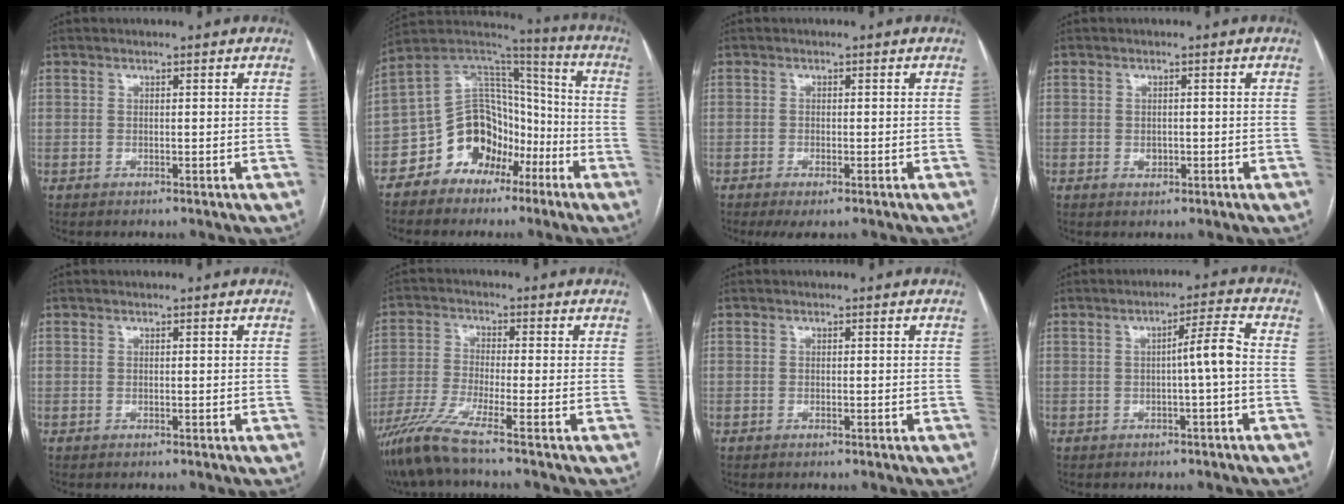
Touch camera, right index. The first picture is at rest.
{"total": 13.8, "force": [-7.1, 9.7, 6.9], "torque": [-0.133, 0.053, -0.124]}
{"total": 2.9, "force": [-1.9, 0.8, 2.1], "torque": [-0.032, -0.004, -0.026]}
{"total": 1.5, "force": [-0.3, 1.1, 0.9], "torque": [-0.015, 0.000, 0.000]}
{"total": 0.0}
{"total": 7.4, "force": [-5.8, -1.5, 4.4], "torque": [-0.094, -0.027, -0.117]}
{"total": 0.0}
{"total": 4.5, "force": [-0.6, -0.5, 4.4], "torque": [-0.065, 0.010, -0.010]}